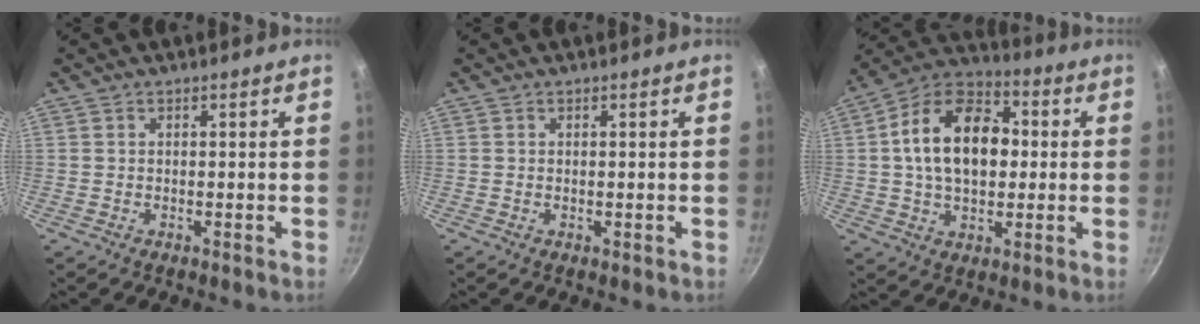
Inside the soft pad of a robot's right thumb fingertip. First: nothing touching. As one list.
[{"total": 0.0}, {"total": 18.1, "force": [1.8, 11.8, 13.6], "torque": [-0.192, 0.027, 0.014]}]